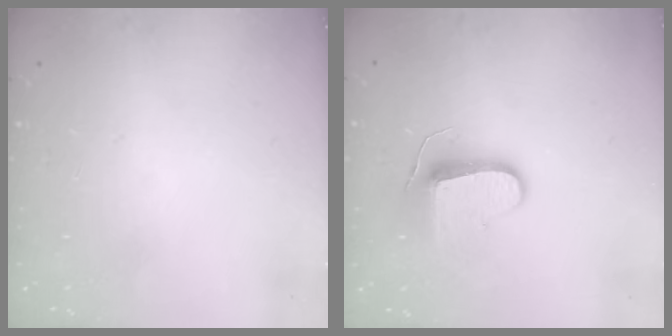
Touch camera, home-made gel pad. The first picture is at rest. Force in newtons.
{"total": 9.5, "press": 9.5, "slide": 0.3}